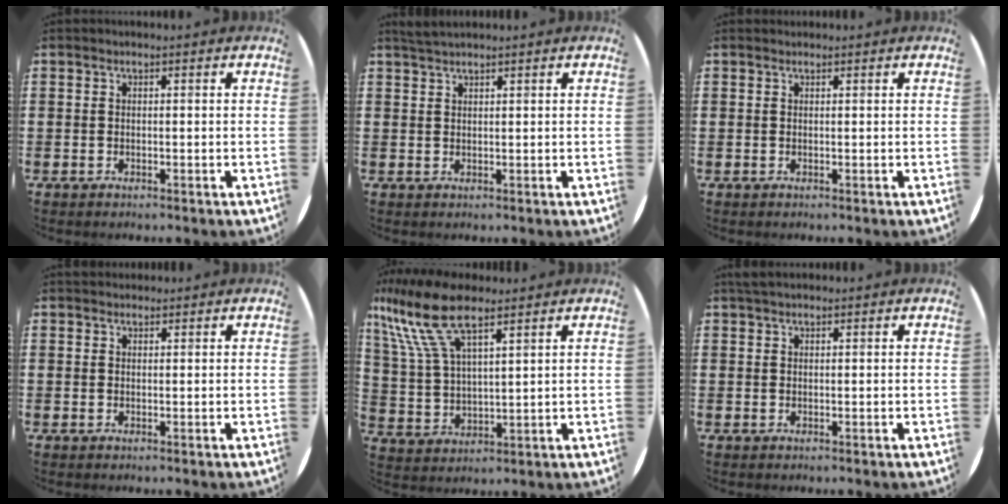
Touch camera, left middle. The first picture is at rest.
{"total": 1.5, "force": [1.5, 0.0, 0.4], "torque": [-0.008, 0.002, 0.028]}
{"total": 0.0}
{"total": 0.8, "force": [0.8, 0.3, -0.1], "torque": [0.009, 0.000, 0.013]}
{"total": 11.8, "force": [8.5, 3.5, 7.5], "torque": [-0.174, -0.010, 0.154]}
{"total": 1.2, "force": [1.1, 0.3, 0.4], "torque": [-0.009, 0.004, 0.020]}